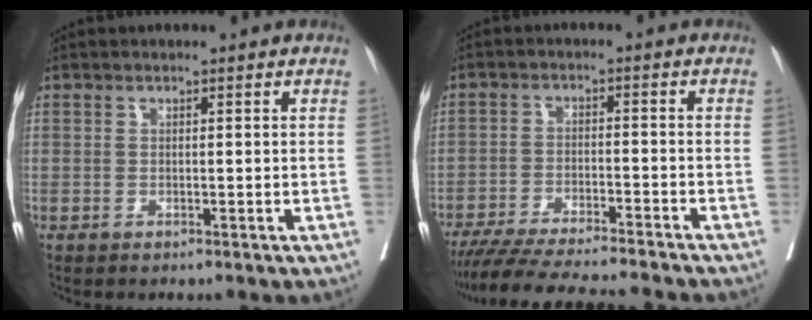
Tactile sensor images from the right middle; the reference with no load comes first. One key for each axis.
{"total": 15.1, "fx": -13.6, "fy": -0.3, "fz": 6.6, "tx": -0.100, "ty": -0.026, "tz": -0.208}